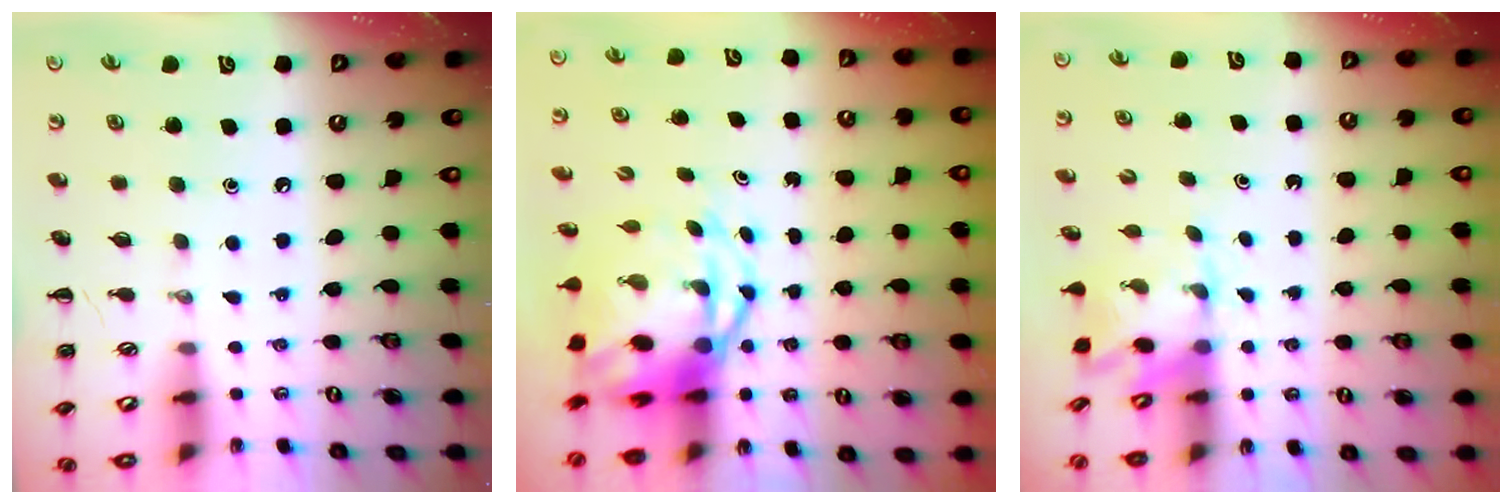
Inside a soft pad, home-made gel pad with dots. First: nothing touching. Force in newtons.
{"total": 9.0, "press": 8.8, "slide": 2.1}
{"total": 2.6, "press": 2.4, "slide": 1.1}